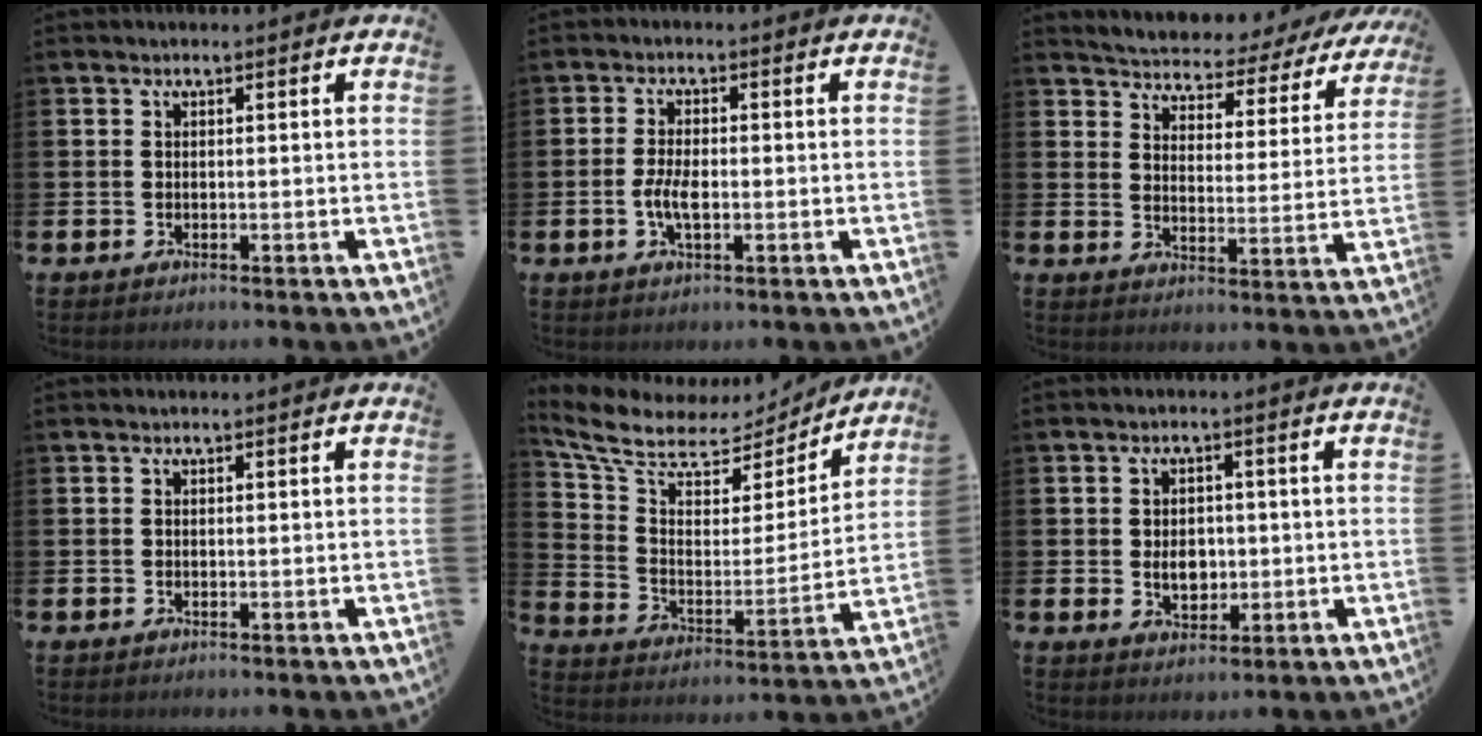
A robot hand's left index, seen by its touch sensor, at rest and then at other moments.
{"total": 3.5, "force": [-0.4, 1.4, 3.2], "torque": [-0.056, -0.003, -0.012]}
{"total": 3.9, "force": [3.8, 0.9, 0.4], "torque": [-0.027, -0.040, 0.056]}
{"total": 0.0}
{"total": 8.7, "force": [7.4, 3.8, 2.8], "torque": [-0.094, -0.050, 0.125]}
{"total": 3.7, "force": [0.1, 2.7, 2.5], "torque": [-0.030, -0.001, -0.005]}